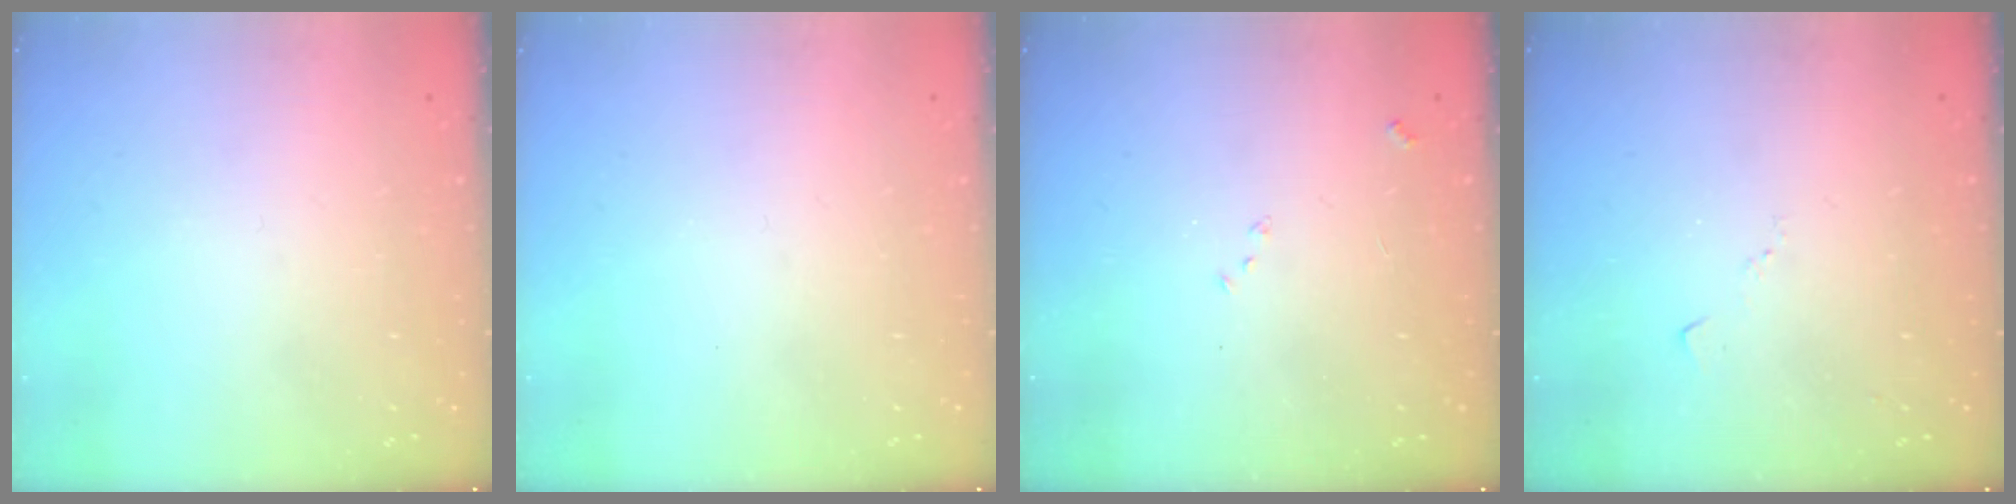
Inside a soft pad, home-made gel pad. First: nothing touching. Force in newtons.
{"total": 0.0}
{"total": 6.5, "press": 6.4, "slide": 0.8}
{"total": 6.3, "press": 6.2, "slide": 0.6}